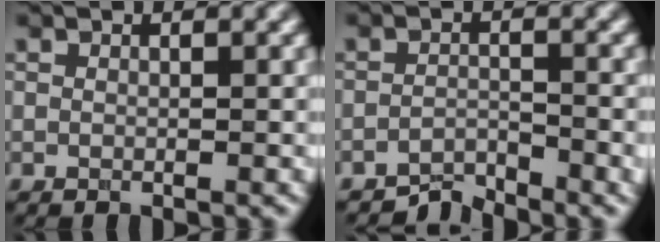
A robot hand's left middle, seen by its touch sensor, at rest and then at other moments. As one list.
[{"total": 2.6, "force": [-2.4, 0.5, 0.8], "torque": [-0.012, 0.003, -0.048]}]